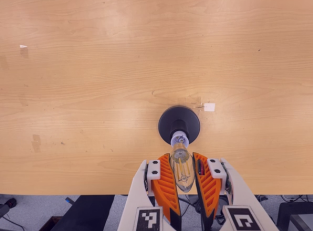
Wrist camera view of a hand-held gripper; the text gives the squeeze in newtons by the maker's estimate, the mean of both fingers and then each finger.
{"total": 20.4, "left": 24.8, "right": 16.0}